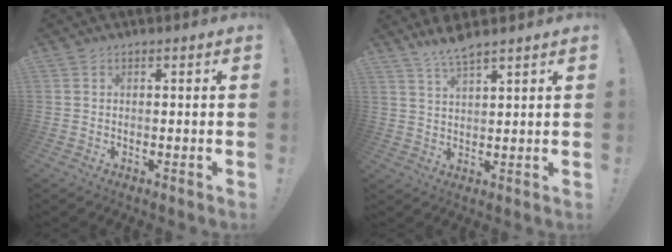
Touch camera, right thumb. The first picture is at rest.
{"total": 5.3, "force": [4.6, 0.3, 2.7], "torque": [-0.054, -0.026, 0.081]}